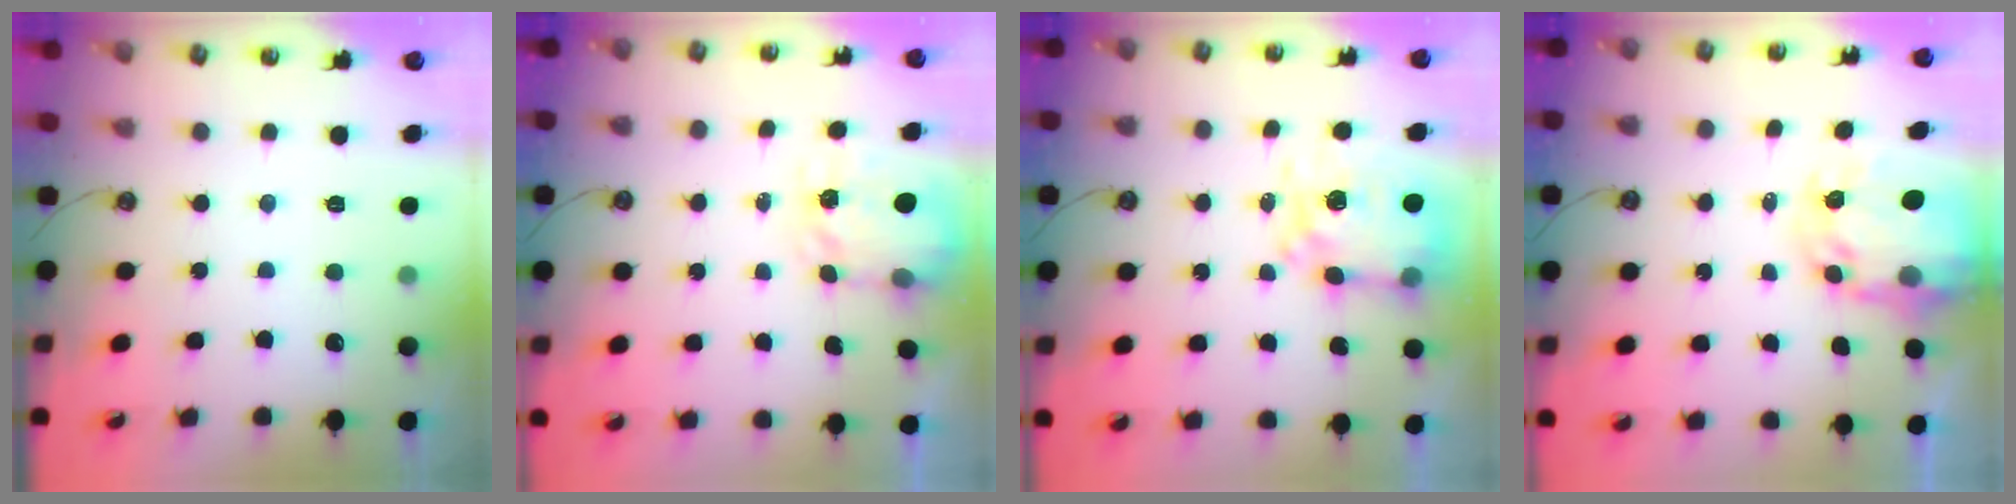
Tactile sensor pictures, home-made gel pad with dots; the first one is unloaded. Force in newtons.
{"total": 3.5, "press": 3.5, "slide": 0.4}
{"total": 9.0, "press": 8.9, "slide": 0.7}
{"total": 7.3, "press": 7.3, "slide": 0.7}